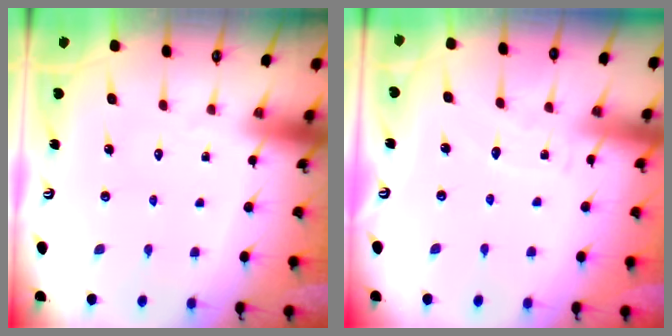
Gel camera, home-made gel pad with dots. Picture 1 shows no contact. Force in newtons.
{"total": 3.4, "press": 3.4, "slide": 0.4}